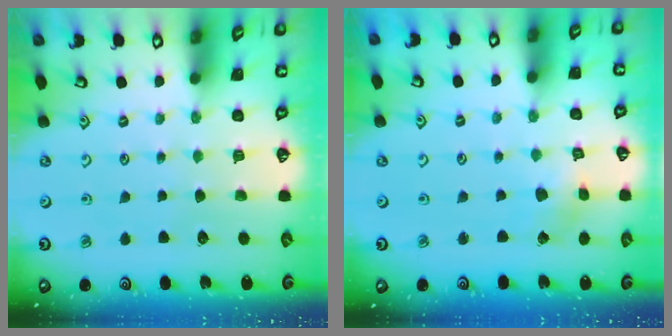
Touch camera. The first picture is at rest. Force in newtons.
{"total": 2.4, "press": 2.4, "slide": 0.2}